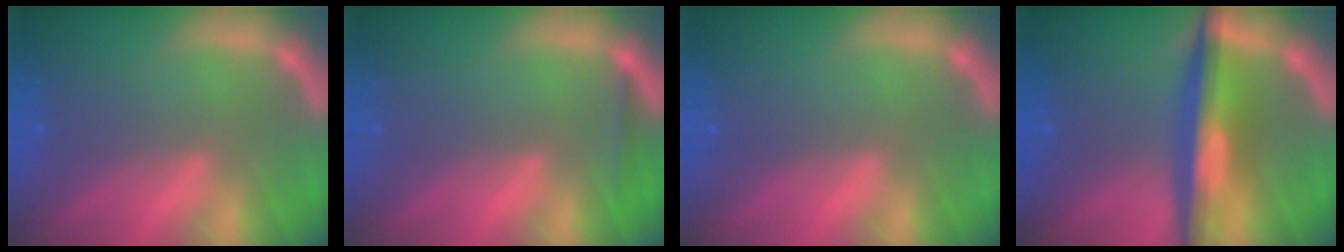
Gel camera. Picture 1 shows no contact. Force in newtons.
{"total": 0.9}
{"total": 0.0}
{"total": 7.1}